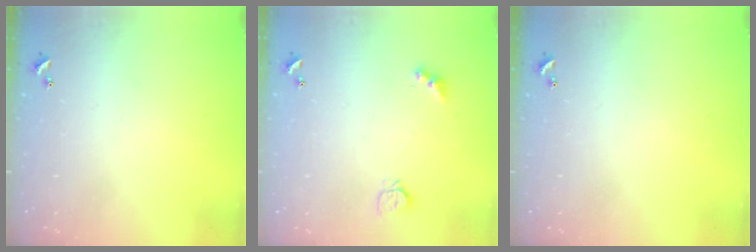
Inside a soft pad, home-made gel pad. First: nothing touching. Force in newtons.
{"total": 4.9, "press": 4.9, "slide": 0.5}
{"total": 0.0}